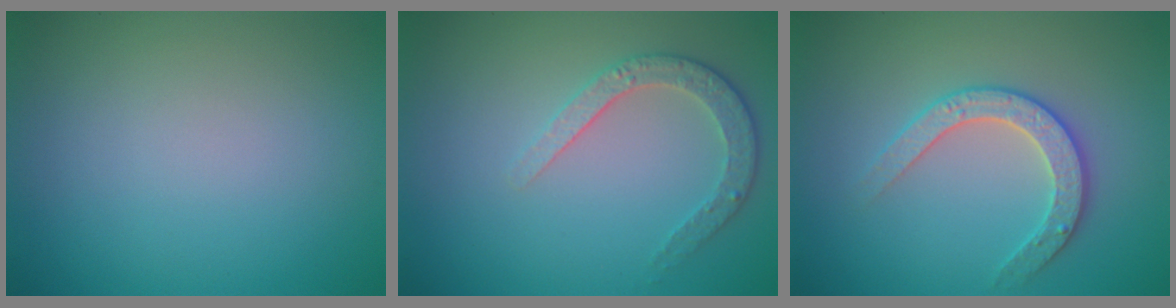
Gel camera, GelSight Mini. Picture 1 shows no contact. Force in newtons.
{"total": 2.6, "press": 2.5, "slide": 0.8}
{"total": 2.8, "press": 2.8, "slide": 0.3}